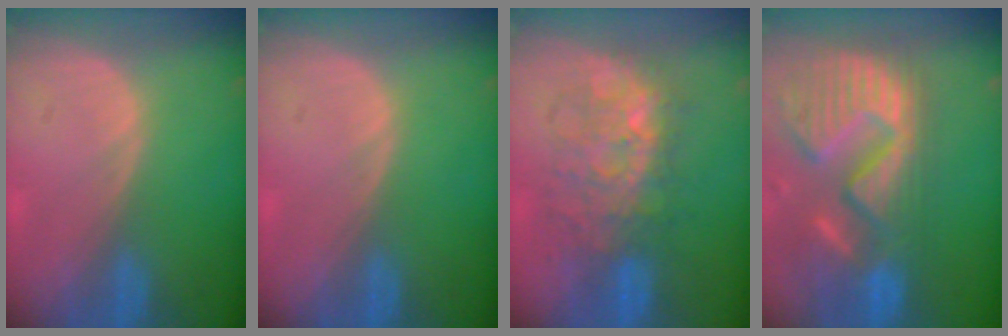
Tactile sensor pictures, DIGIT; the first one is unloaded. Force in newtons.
{"total": 0.0}
{"total": 8.7, "press": 8.7, "slide": 0.3}
{"total": 14.6, "press": 12.1, "slide": 8.1}